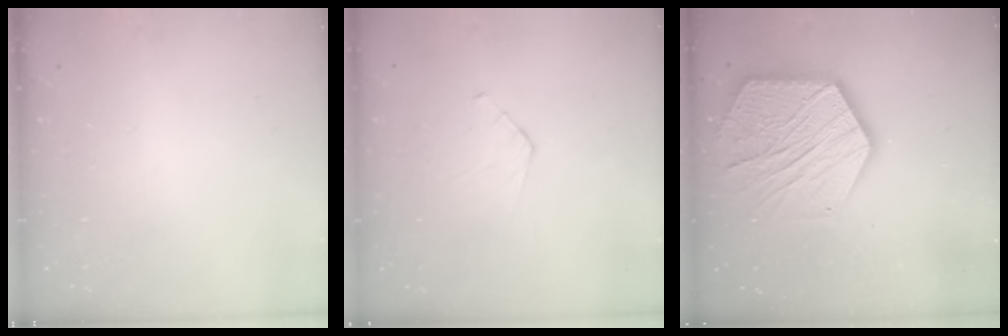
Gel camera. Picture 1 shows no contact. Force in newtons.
{"total": 3.2, "press": 3.1, "slide": 0.3}
{"total": 21.4, "press": 21.4, "slide": 1.7}